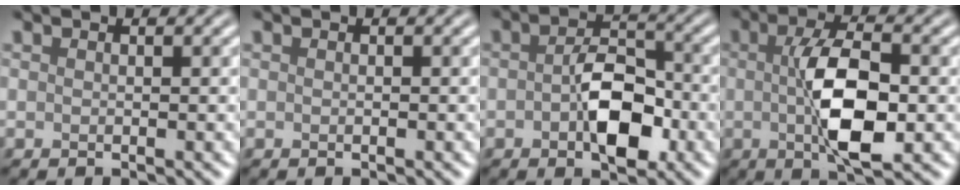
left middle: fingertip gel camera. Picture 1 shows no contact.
{"total": 0.0}
{"total": 5.5, "force": [-1.2, 3.0, 4.5], "torque": [-0.074, 0.003, -0.023]}
{"total": 7.2, "force": [-0.3, 2.6, 6.6], "torque": [-0.121, 0.000, -0.006]}